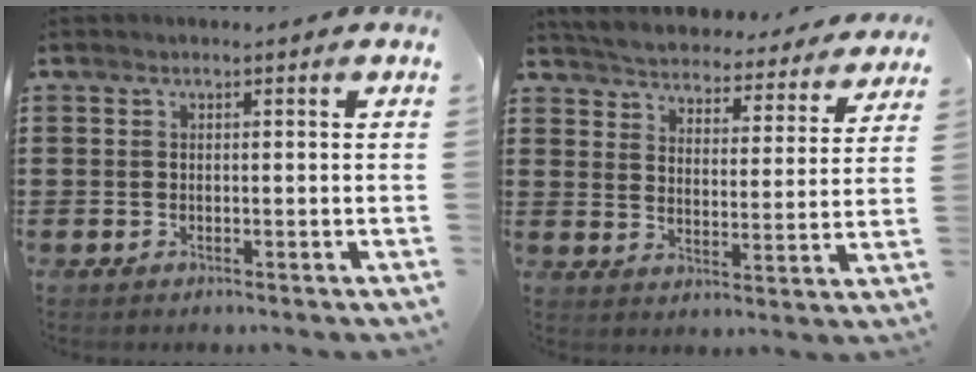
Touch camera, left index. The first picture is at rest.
{"total": 4.5, "force": [4.5, -0.1, -0.2], "torque": [-0.026, -0.040, 0.073]}